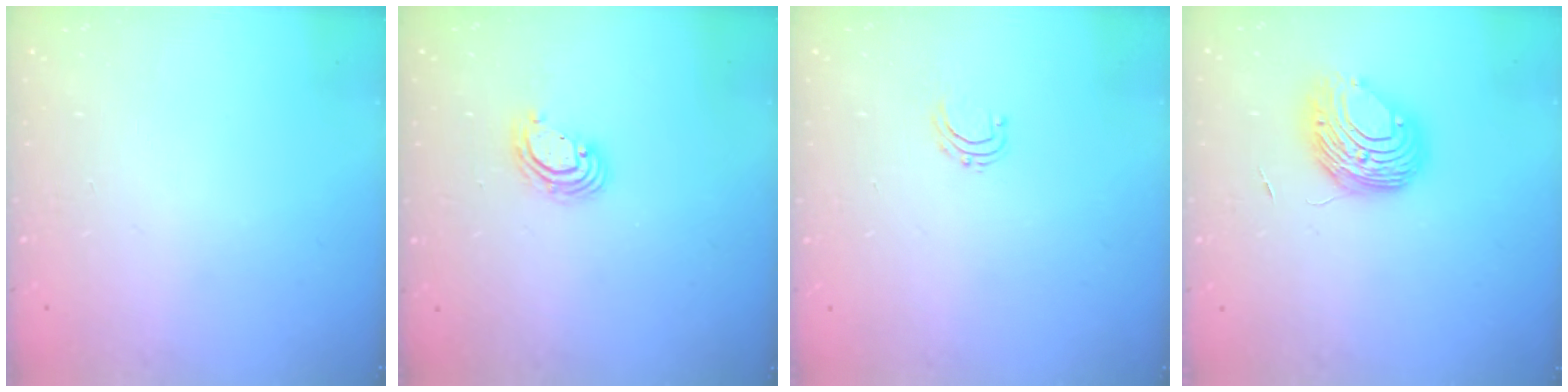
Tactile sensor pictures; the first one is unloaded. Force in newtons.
{"total": 5.1, "press": 5.1, "slide": 0.3}
{"total": 4.0, "press": 4.0, "slide": 0.3}
{"total": 9.1, "press": 9.1, "slide": 0.4}